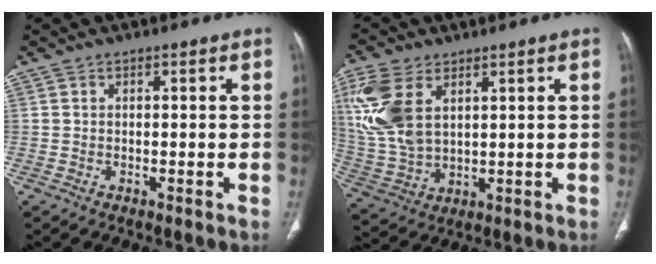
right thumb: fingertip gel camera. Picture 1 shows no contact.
{"total": 14.1, "force": [5.1, 8.3, 10.2], "torque": [-0.236, -0.011, 0.116]}